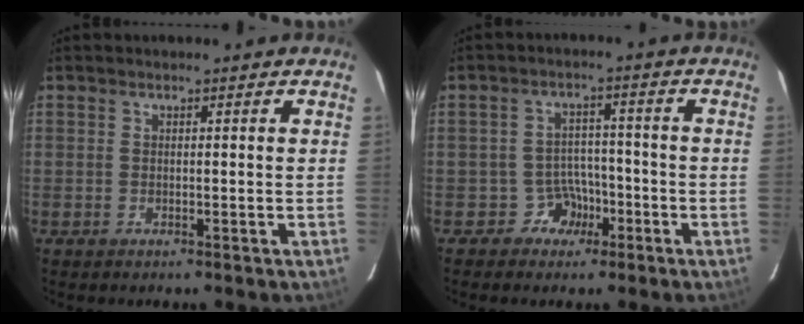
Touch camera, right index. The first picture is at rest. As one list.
[{"total": 4.7, "force": [-2.8, 3.8, 0.3], "torque": [-0.008, 0.024, -0.044]}]